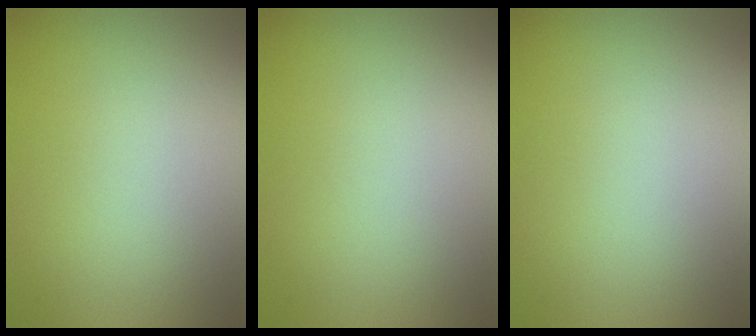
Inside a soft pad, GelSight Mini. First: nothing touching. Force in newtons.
{"total": 0.0}
{"total": 0.0}